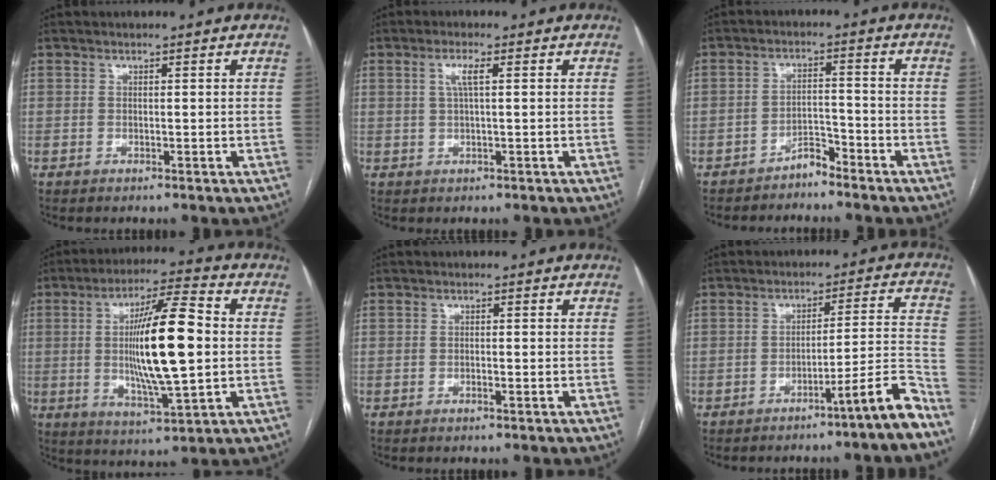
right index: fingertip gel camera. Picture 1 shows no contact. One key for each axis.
{"total": 2.8, "fx": 0.8, "fy": 0.3, "fz": 2.6, "tx": -0.055, "ty": 0.005, "tz": 0.015}
{"total": 3.1, "fx": -2.8, "fy": 0.9, "fz": 0.9, "tx": -0.011, "ty": 0.001, "tz": -0.050}
{"total": 15.7, "fx": 0.5, "fy": 2.1, "fz": 15.5, "tx": -0.278, "ty": 0.003, "tz": 0.007}
{"total": 0.6, "fx": -0.3, "fy": 0.0, "fz": 0.6, "tx": -0.012, "ty": 0.001, "tz": -0.002}
{"total": 8.3, "fx": -6.0, "fy": -1.3, "fz": 5.6, "tx": -0.053, "ty": 0.008, "tz": -0.092}